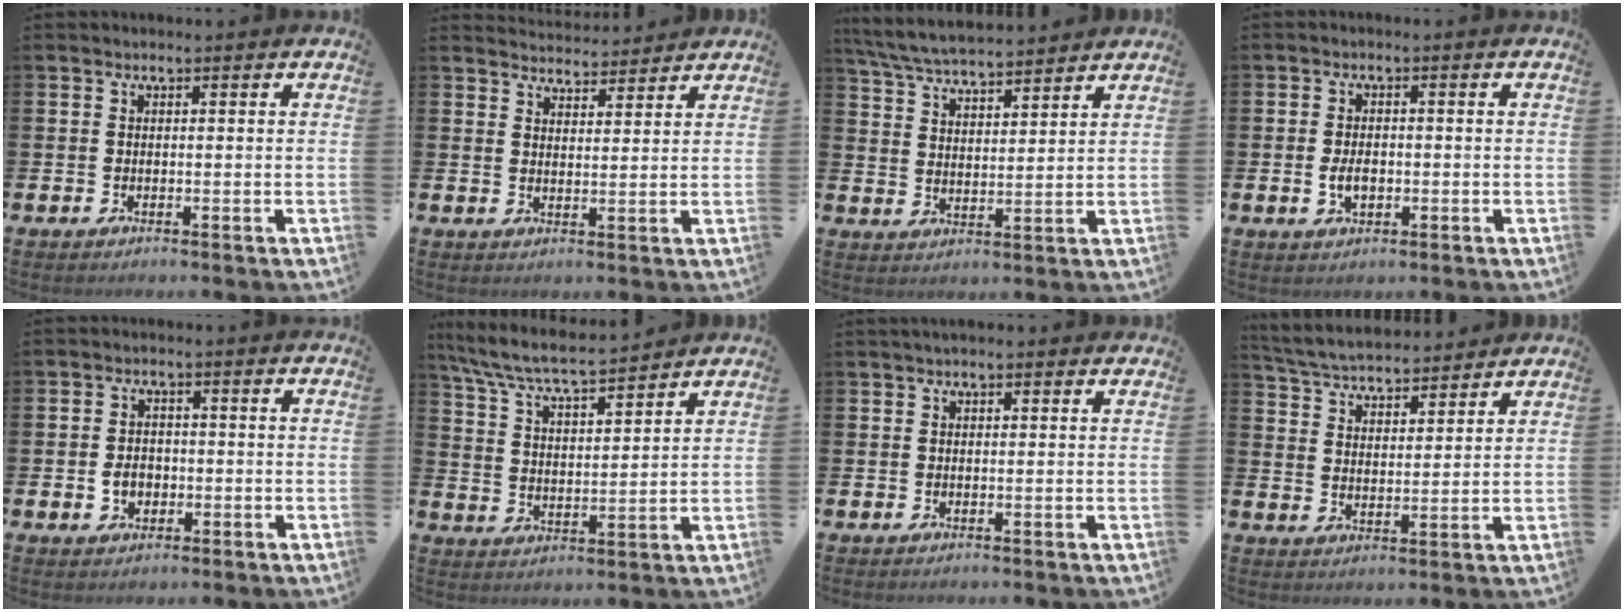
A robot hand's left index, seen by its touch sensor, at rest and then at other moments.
{"total": 4.0, "force": [3.9, 0.5, -0.4], "torque": [0.001, -0.024, 0.072]}
{"total": 6.2, "force": [6.1, 0.4, 1.0], "torque": [-0.044, -0.033, 0.109]}
{"total": 2.7, "force": [-0.4, 1.7, 2.1], "torque": [-0.030, 0.000, -0.010]}
{"total": 3.0, "force": [-0.7, 2.4, 1.7], "torque": [-0.026, 0.001, -0.019]}
{"total": 6.9, "force": [6.6, 0.3, 2.2], "torque": [-0.070, -0.043, 0.114]}
{"total": 1.0, "force": [0.9, 0.2, 0.5], "torque": [0.002, -0.001, 0.012]}
{"total": 5.1, "force": [5.1, 0.7, 0.5], "torque": [-0.032, -0.034, 0.089]}